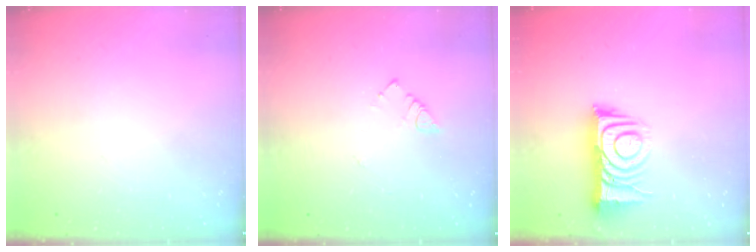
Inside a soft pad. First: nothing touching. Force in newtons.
{"total": 3.0, "press": 2.9, "slide": 0.4}
{"total": 11.3, "press": 11.2, "slide": 1.0}